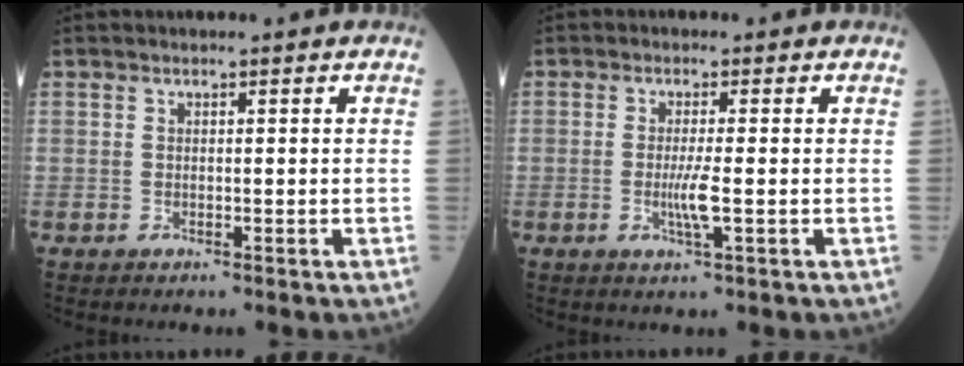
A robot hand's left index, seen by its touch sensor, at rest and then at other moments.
{"total": 3.2, "force": [-0.7, -0.1, 3.1], "torque": [-0.066, -0.009, -0.015]}